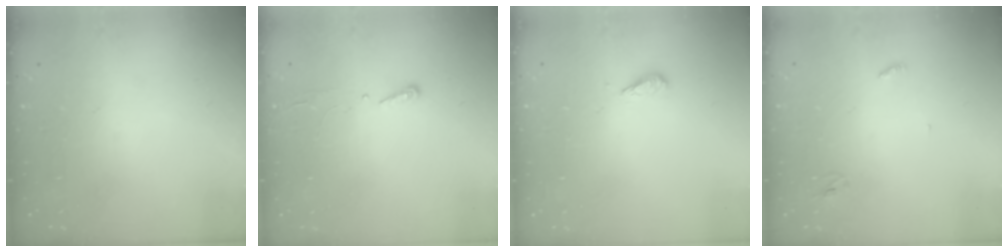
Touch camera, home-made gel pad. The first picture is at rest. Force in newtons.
{"total": 2.9, "press": 2.9, "slide": 0.4}
{"total": 3.0, "press": 2.9, "slide": 0.6}
{"total": 2.8, "press": 2.8, "slide": 0.2}